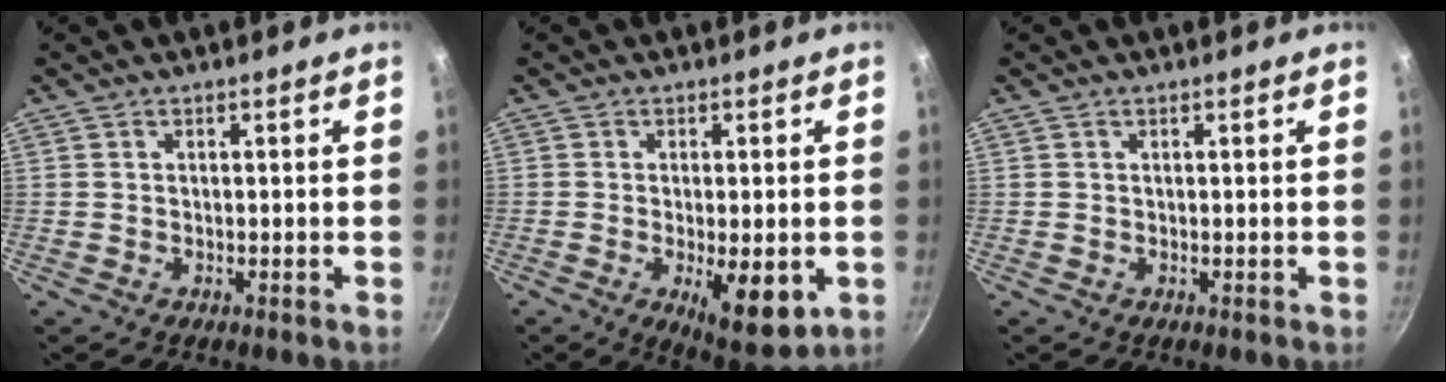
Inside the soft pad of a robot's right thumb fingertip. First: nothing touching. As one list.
[{"total": 10.0, "force": [-2.3, 3.8, 9.0], "torque": [-0.113, -0.009, -0.019]}, {"total": 0.0}]